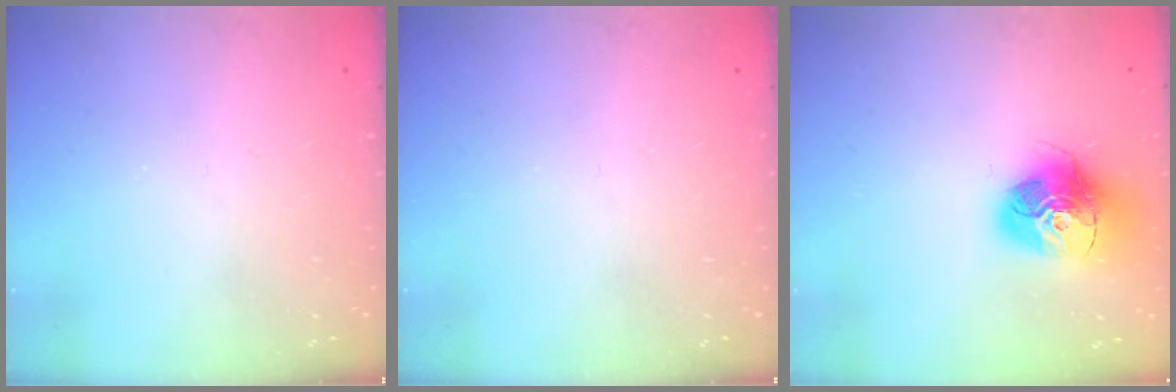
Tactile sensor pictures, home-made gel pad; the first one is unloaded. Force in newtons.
{"total": 0.0}
{"total": 16.5, "press": 16.4, "slide": 1.5}